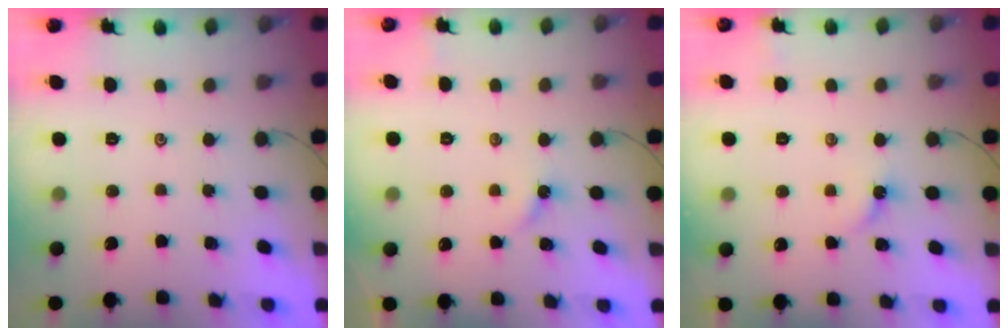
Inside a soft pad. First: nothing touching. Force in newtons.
{"total": 2.7, "press": 2.6, "slide": 0.5}
{"total": 2.6, "press": 2.5, "slide": 0.4}